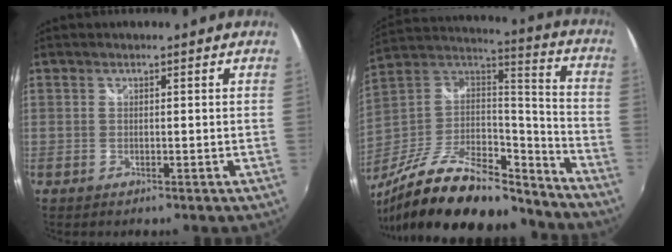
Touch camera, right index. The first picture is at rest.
{"total": 29.5, "force": [-21.6, 10.6, 17.1], "torque": [-0.309, -0.010, -0.341]}